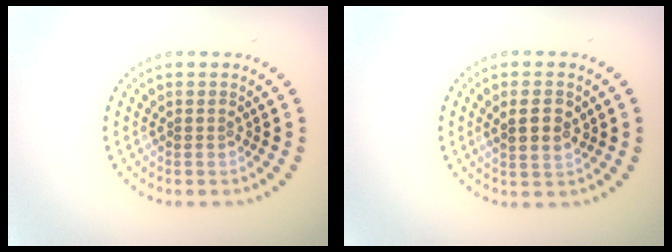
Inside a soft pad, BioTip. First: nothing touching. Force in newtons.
{"total": 2.8, "press": 2.7, "slide": 0.7}